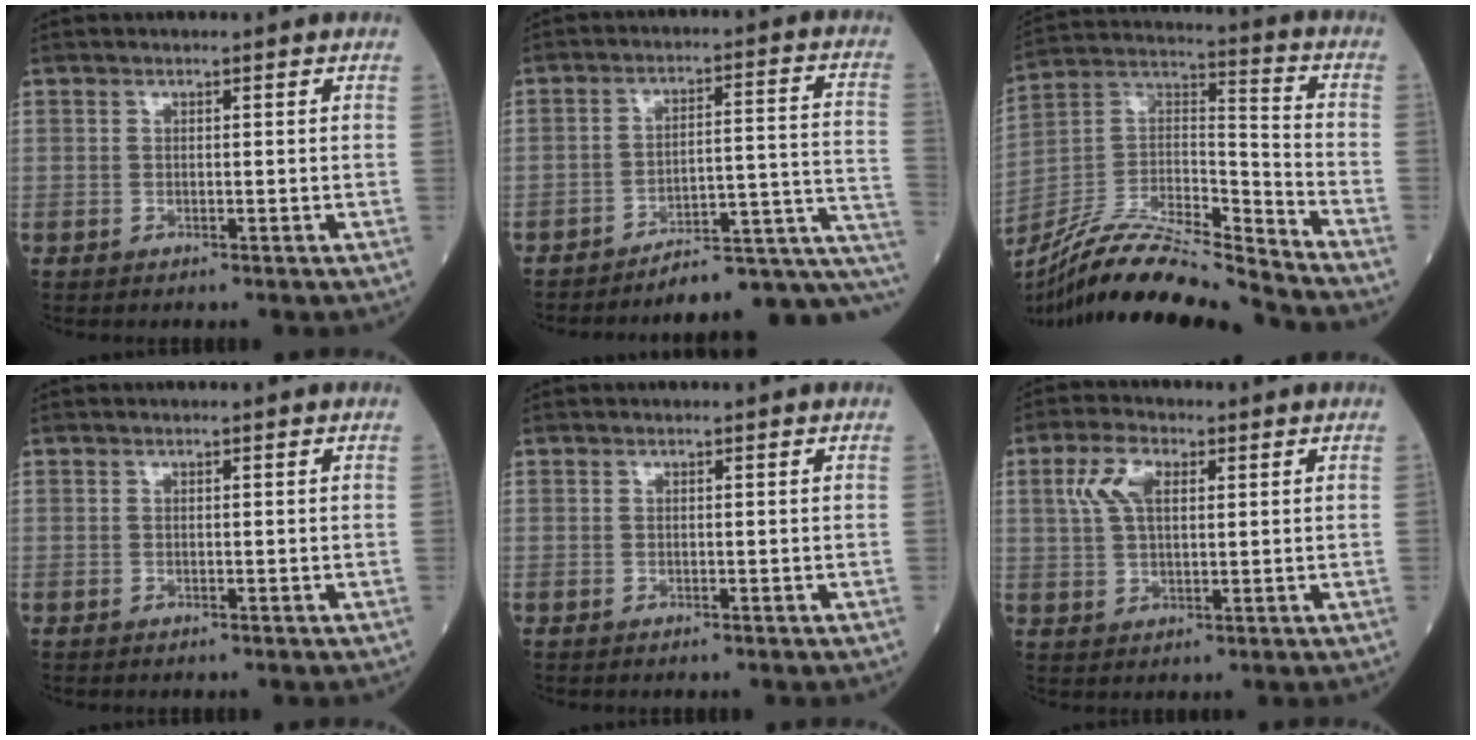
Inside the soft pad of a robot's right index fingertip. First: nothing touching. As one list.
[{"total": 13.3, "force": [-11.9, 1.4, 5.8], "torque": [-0.039, 0.058, -0.159]}, {"total": 19.5, "force": [-17.9, 0.2, 7.6], "torque": [-0.159, 0.016, -0.325]}, {"total": 0.0}, {"total": 0.0}, {"total": 6.0, "force": [2.1, 2.7, 4.9], "torque": [-0.111, 0.014, 0.044]}]